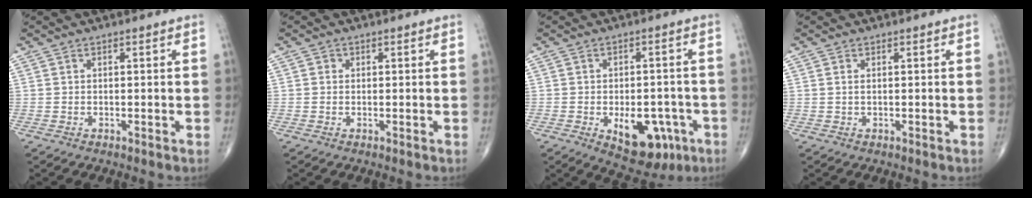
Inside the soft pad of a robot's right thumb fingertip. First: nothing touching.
{"total": 0.8, "force": [0.1, 0.7, 0.2], "torque": [0.002, 0.002, 0.001]}
{"total": 11.7, "force": [-4.5, 6.6, 8.5], "torque": [-0.087, 0.018, -0.049]}
{"total": 0.7, "force": [0.2, 0.3, 0.6], "torque": [-0.017, 0.002, 0.006]}